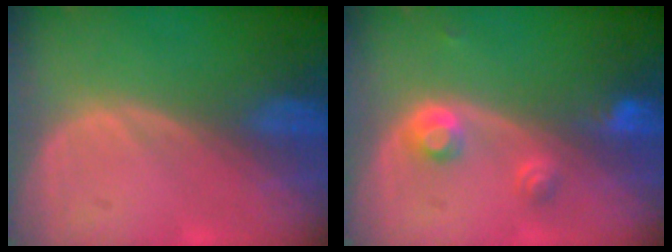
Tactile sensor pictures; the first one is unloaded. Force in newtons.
{"total": 3.1, "press": 3.1, "slide": 0.2}